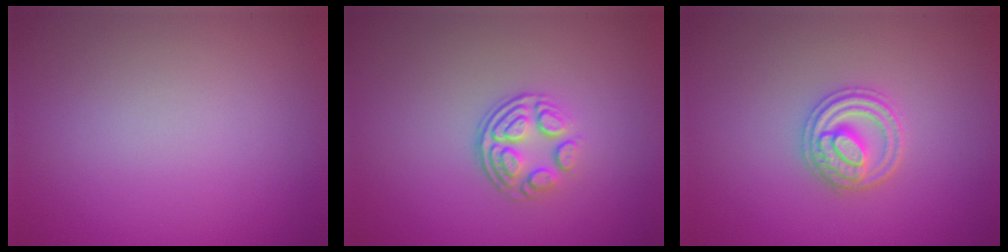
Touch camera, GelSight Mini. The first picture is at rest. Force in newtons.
{"total": 3.6, "press": 2.5, "slide": 2.6}
{"total": 2.8, "press": 2.8, "slide": 0.4}